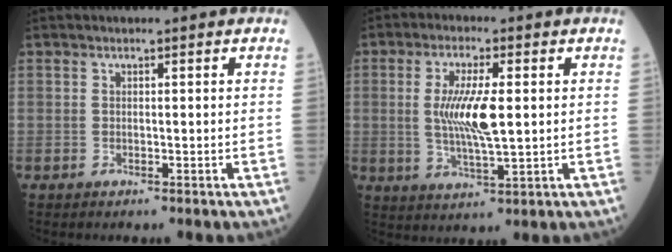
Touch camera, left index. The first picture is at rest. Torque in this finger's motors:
{"motor_torque": [0.64, 0.55, 0.29, 0.08]}